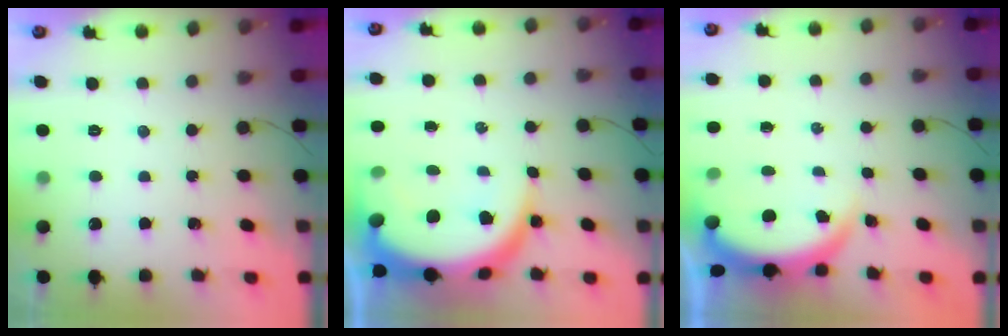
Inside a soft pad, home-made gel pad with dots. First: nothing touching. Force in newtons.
{"total": 13.2, "press": 13.2, "slide": 1.1}
{"total": 4.2, "press": 4.0, "slide": 1.3}